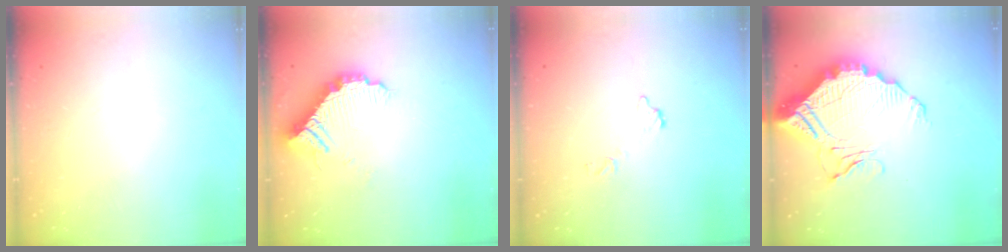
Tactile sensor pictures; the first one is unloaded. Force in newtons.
{"total": 10.6, "press": 10.6, "slide": 0.2}
{"total": 6.8, "press": 6.8, "slide": 0.4}
{"total": 15.9, "press": 15.8, "slide": 1.0}